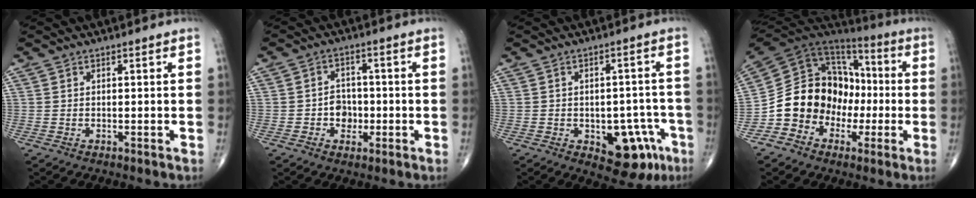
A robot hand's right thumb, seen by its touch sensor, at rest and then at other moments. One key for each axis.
{"total": 4.7, "fx": -1.1, "fy": 4.0, "fz": 2.3, "tx": -0.006, "ty": 0.012, "tz": -0.024}
{"total": 10.7, "fx": -4.4, "fy": 6.3, "fz": 7.5, "tx": -0.049, "ty": 0.030, "tz": -0.046}
{"total": 17.6, "fx": -4.2, "fy": 14.6, "fz": 8.9, "tx": -0.118, "ty": 0.074, "tz": -0.074}